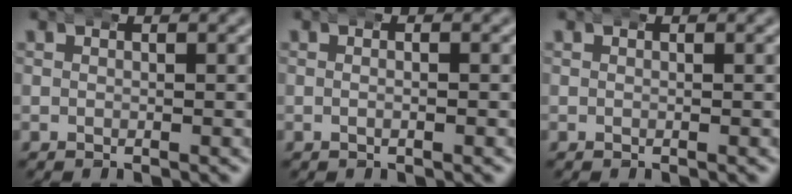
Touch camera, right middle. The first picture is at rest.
{"total": 1.0, "force": [-0.2, 0.3, 1.0], "torque": [-0.013, 0.004, -0.008]}
{"total": 0.0}